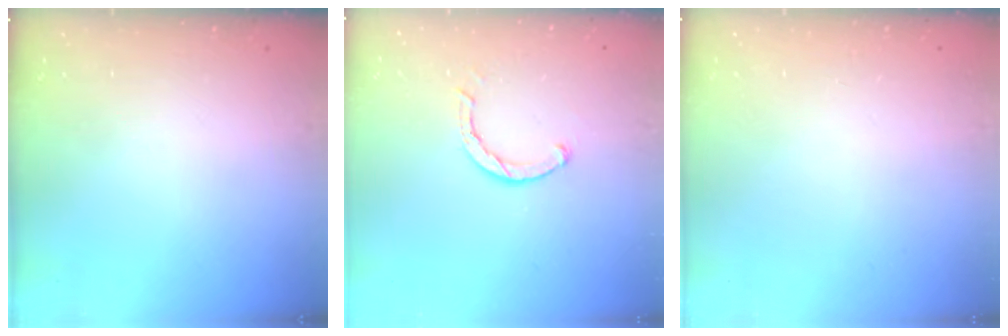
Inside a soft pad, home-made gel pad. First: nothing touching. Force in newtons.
{"total": 2.4, "press": 2.4, "slide": 0.1}
{"total": 2.4, "press": 2.4, "slide": 0.2}